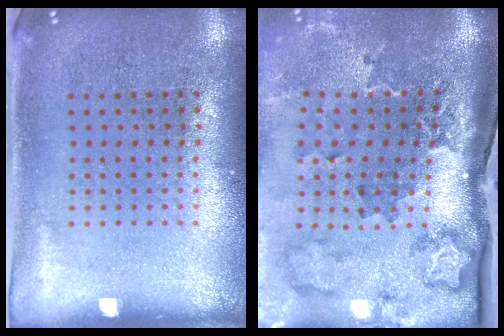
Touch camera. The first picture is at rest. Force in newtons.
{"total": 3.0, "press": 2.2, "slide": 2.0}